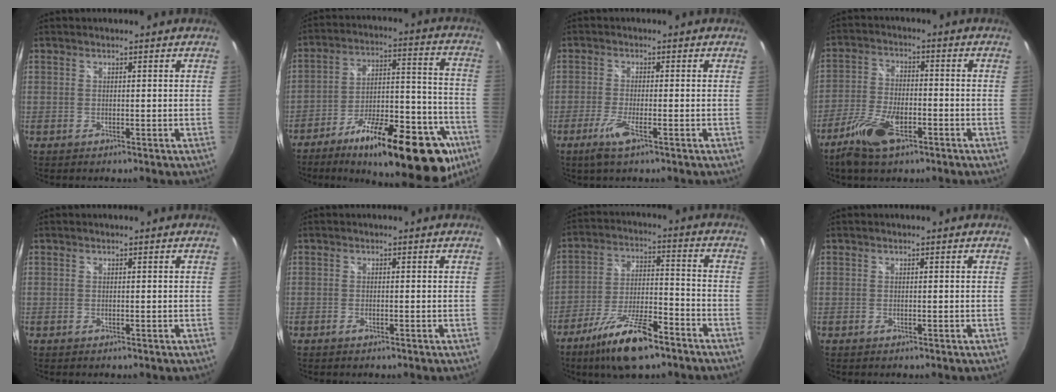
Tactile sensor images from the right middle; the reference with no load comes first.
{"total": 26.9, "force": [-16.7, 8.9, 19.1], "torque": [-0.267, 0.000, -0.237]}
{"total": 4.5, "force": [-2.6, 0.3, 3.7], "torque": [-0.084, -0.014, -0.051]}
{"total": 9.8, "force": [-5.8, 4.2, 6.6], "torque": [-0.152, -0.009, -0.110]}
{"total": 0.0}
{"total": 0.9, "force": [-0.6, 0.4, 0.5], "torque": [-0.009, -0.002, -0.012]}
{"total": 14.1, "force": [-9.8, 4.0, 9.3], "torque": [-0.186, -0.017, -0.173]}
{"total": 0.0}